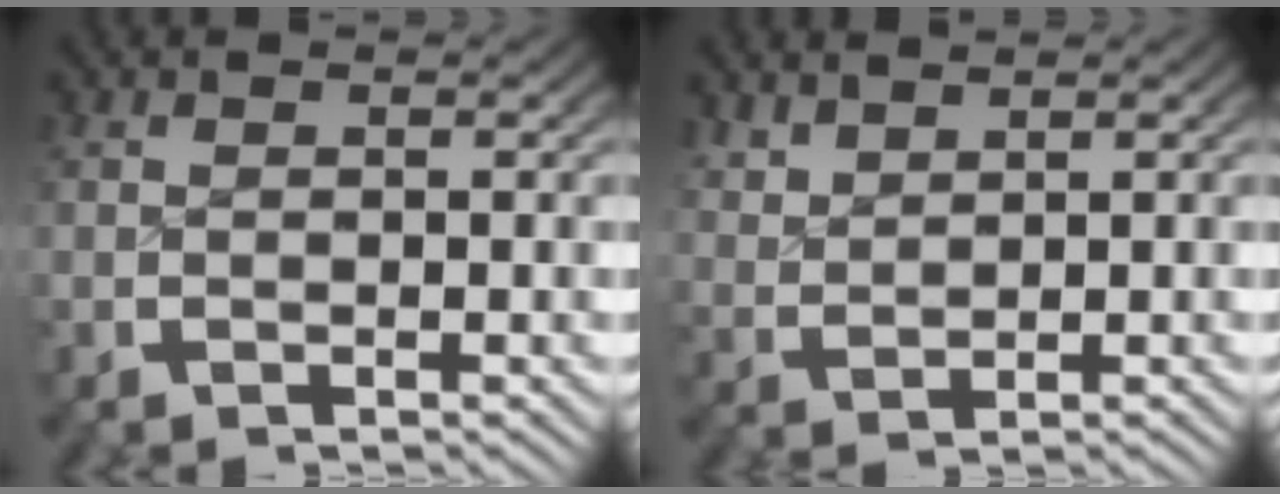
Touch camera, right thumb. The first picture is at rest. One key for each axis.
{"total": 2.0, "fx": 1.9, "fy": 0.4, "fz": 0.4, "tx": -0.004, "ty": 0.003, "tz": 0.046}